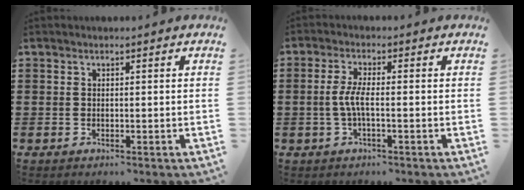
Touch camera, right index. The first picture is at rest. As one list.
[{"total": 3.9, "force": [-0.6, 0.5, 3.8], "torque": [-0.099, -0.010, -0.024]}]